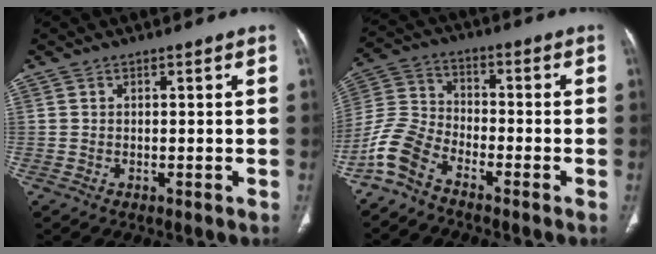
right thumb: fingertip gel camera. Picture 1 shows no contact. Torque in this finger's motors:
{"motor_torque": [-0.03, 0.12, 0.68, -0.63, 0.07]}